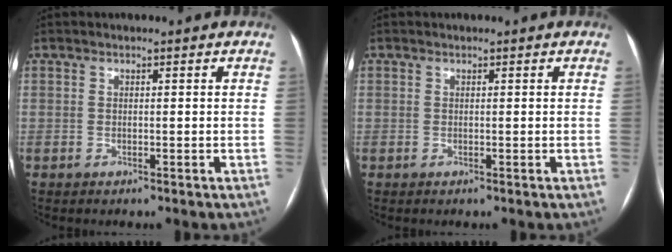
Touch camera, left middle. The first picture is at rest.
{"total": 0.0}